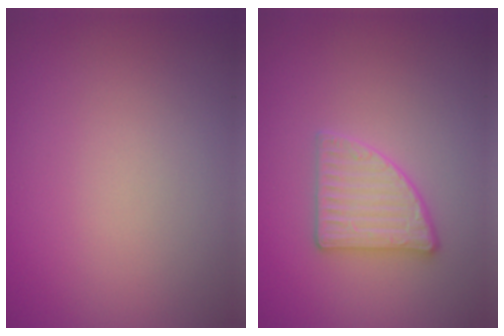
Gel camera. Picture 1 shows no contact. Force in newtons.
{"total": 2.8, "press": 2.8, "slide": 0.4}